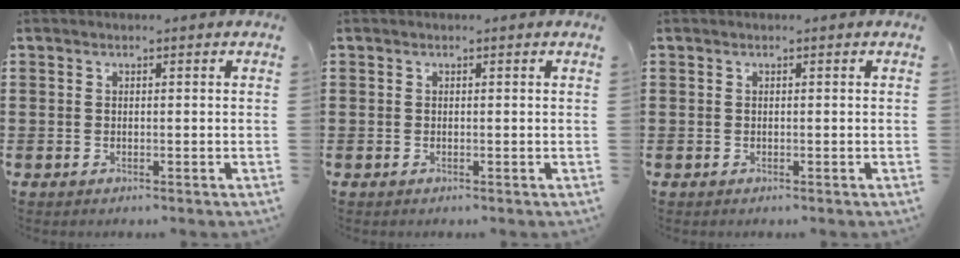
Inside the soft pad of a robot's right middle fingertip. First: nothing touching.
{"total": 0.0}
{"total": 0.0}